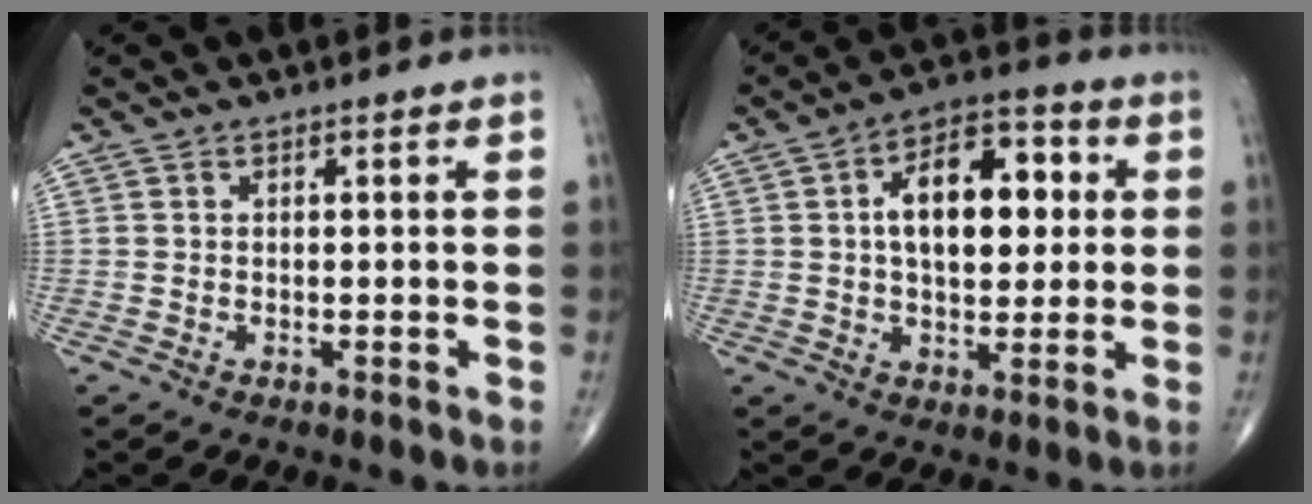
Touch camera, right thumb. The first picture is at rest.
{"total": 14.4, "force": [2.4, 8.0, 11.7], "torque": [-0.149, 0.015, 0.033]}